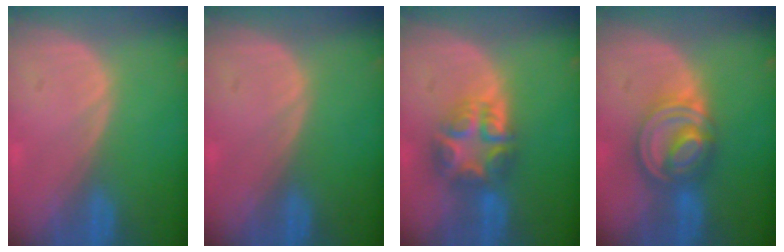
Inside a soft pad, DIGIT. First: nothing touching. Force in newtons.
{"total": 0.0}
{"total": 7.7, "press": 6.7, "slide": 3.7}
{"total": 8.2, "press": 7.0, "slide": 4.4}